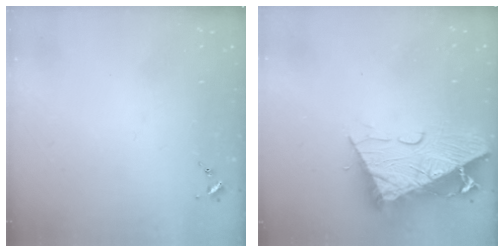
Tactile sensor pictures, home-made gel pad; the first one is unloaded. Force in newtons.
{"total": 17.8, "press": 17.7, "slide": 1.8}